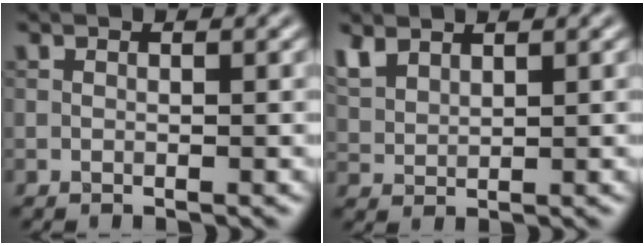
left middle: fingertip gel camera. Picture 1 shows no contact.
{"total": 2.5, "force": [1.9, 1.2, 1.1], "torque": [-0.033, 0.004, 0.047]}